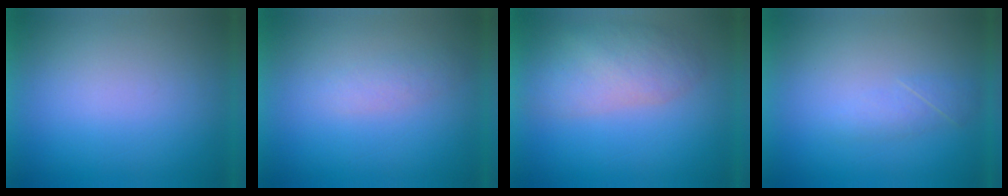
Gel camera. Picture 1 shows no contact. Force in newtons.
{"total": 1.9}
{"total": 5.6}
{"total": 2.2}